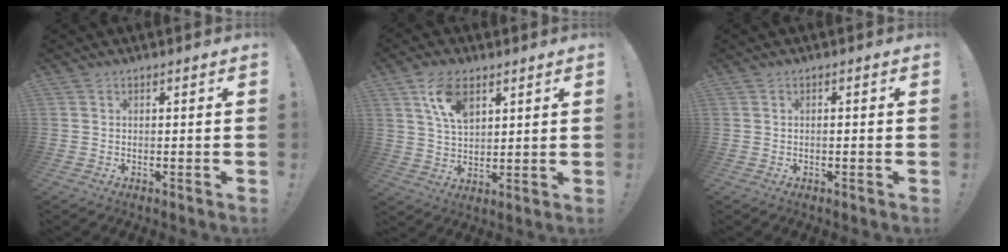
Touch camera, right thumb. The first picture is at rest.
{"total": 10.3, "force": [5.6, 5.6, 6.5], "torque": [-0.120, -0.009, 0.107]}
{"total": 0.8, "force": [-0.5, -0.1, 0.5], "torque": [-0.009, -0.001, -0.009]}